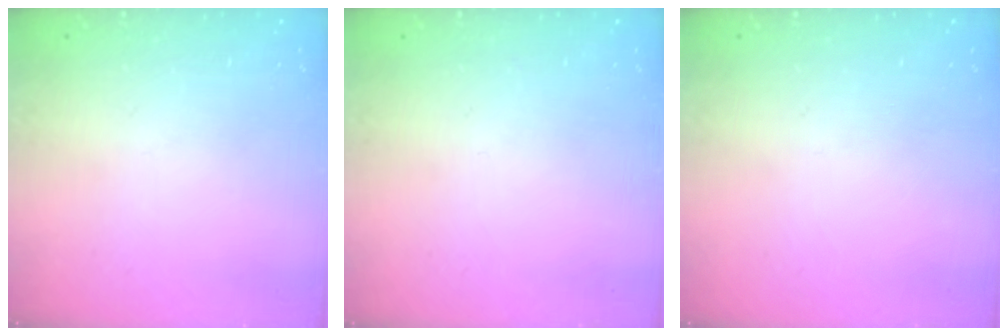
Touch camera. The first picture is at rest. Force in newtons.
{"total": 0.0}
{"total": 0.0}